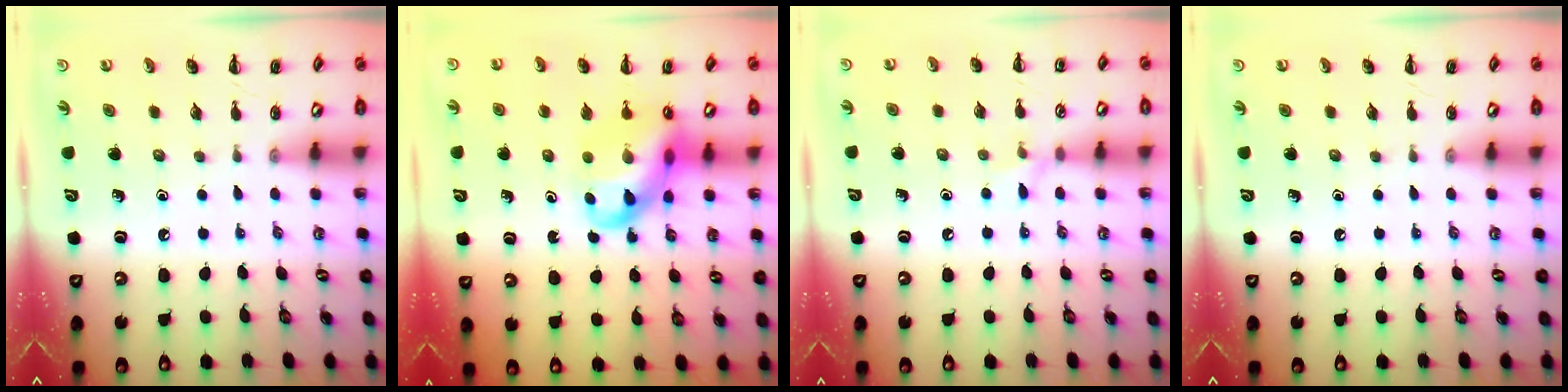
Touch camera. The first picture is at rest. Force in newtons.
{"total": 14.8, "press": 14.3, "slide": 3.8}
{"total": 5.3, "press": 4.9, "slide": 1.9}
{"total": 0.0}